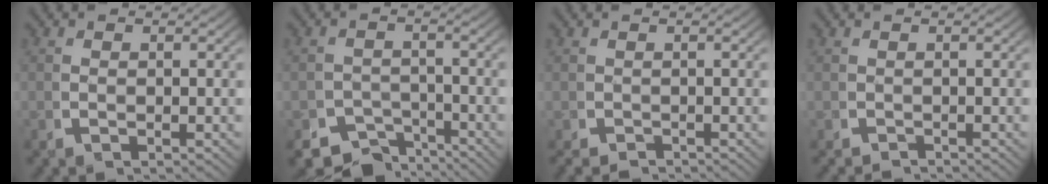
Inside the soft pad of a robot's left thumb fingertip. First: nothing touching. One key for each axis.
{"total": 6.6, "fx": -5.7, "fy": 3.2, "fz": 1.1, "tx": 0.005, "ty": -0.033, "tz": -0.093}
{"total": 1.8, "fx": -1.7, "fy": 0.4, "fz": -0.4, "tx": 0.019, "ty": -0.009, "tz": -0.024}
{"total": 1.4, "fx": -1.3, "fy": 0.1, "fz": -0.6, "tx": 0.018, "ty": -0.006, "tz": -0.018}